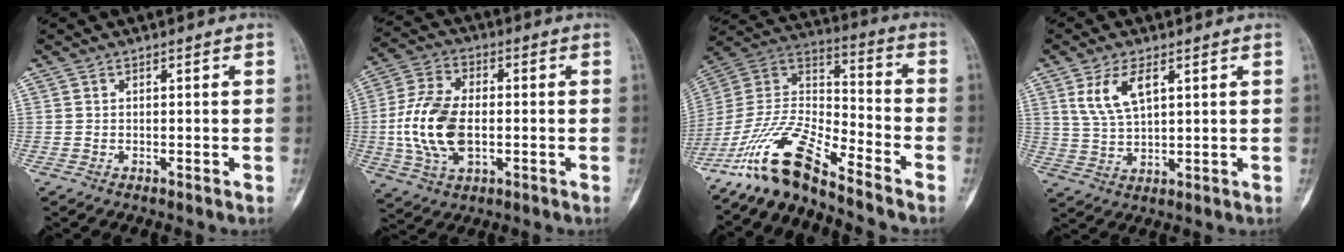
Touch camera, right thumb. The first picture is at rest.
{"total": 13.9, "force": [-1.6, 8.1, 11.2], "torque": [-0.226, 0.011, -0.029]}
{"total": 15.2, "force": [-12.3, 3.1, 8.4], "torque": [-0.167, 0.079, -0.240]}
{"total": 7.1, "force": [3.1, 3.1, 5.7], "torque": [-0.113, -0.011, 0.068]}